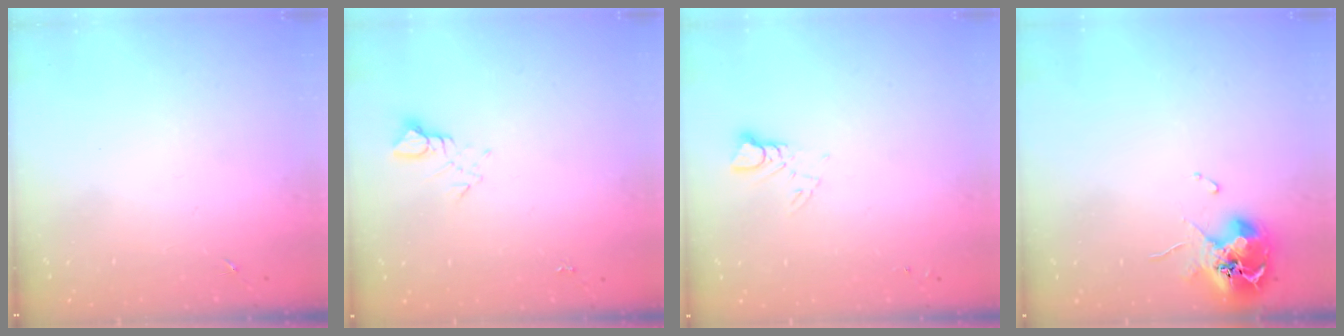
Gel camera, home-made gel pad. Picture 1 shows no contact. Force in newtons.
{"total": 3.8, "press": 3.8, "slide": 0.4}
{"total": 2.9, "press": 2.9, "slide": 0.2}
{"total": 12.3, "press": 12.2, "slide": 1.6}